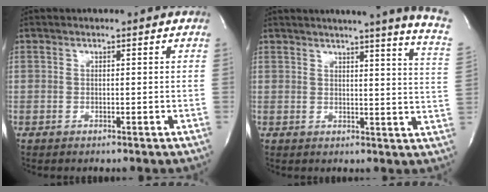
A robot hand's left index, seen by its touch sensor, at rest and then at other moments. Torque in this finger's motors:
{"motor_torque": [0.23, -0.25, 0.35, 0.06]}